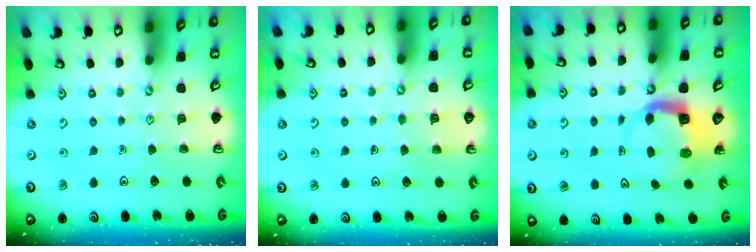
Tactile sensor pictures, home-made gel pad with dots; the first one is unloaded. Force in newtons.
{"total": 3.0, "press": 3.0, "slide": 0.2}
{"total": 4.8, "press": 4.8, "slide": 0.4}